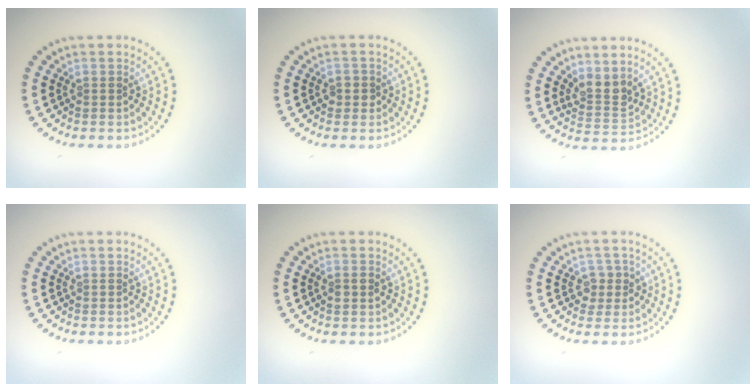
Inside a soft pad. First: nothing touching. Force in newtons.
{"total": 1.1, "press": 1.0, "slide": 0.5}
{"total": 2.5, "press": 1.8, "slide": 1.7}
{"total": 0.0}
{"total": 1.0, "press": 1.0, "slide": 0.2}
{"total": 1.4, "press": 1.2, "slide": 0.7}